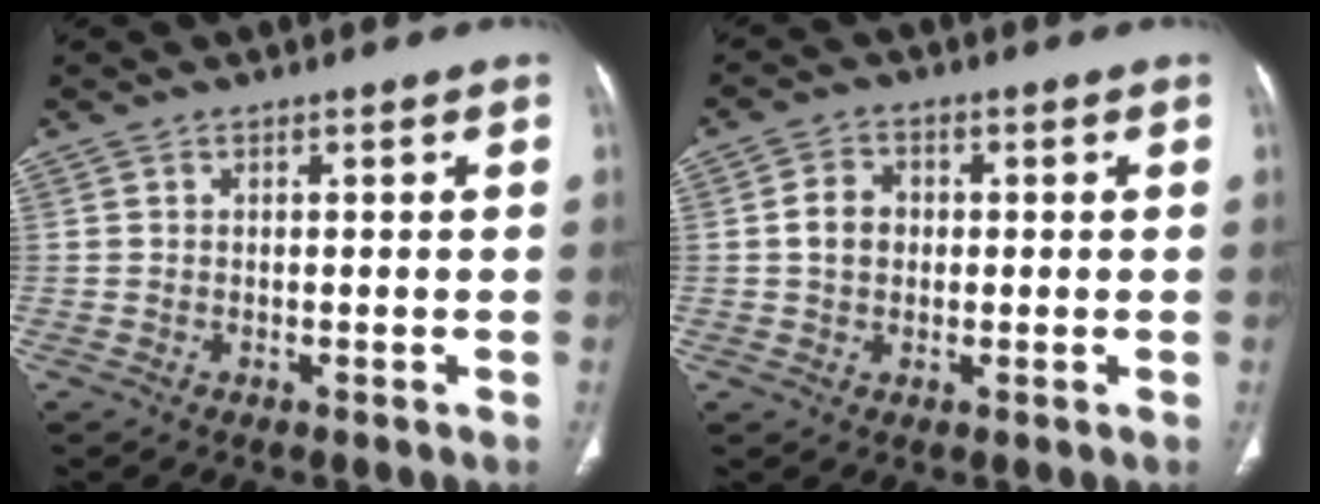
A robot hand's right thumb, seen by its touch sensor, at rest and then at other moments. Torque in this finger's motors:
{"motor_torque": [-0.47, 0.58, 0.12, -0.18, 0.16]}